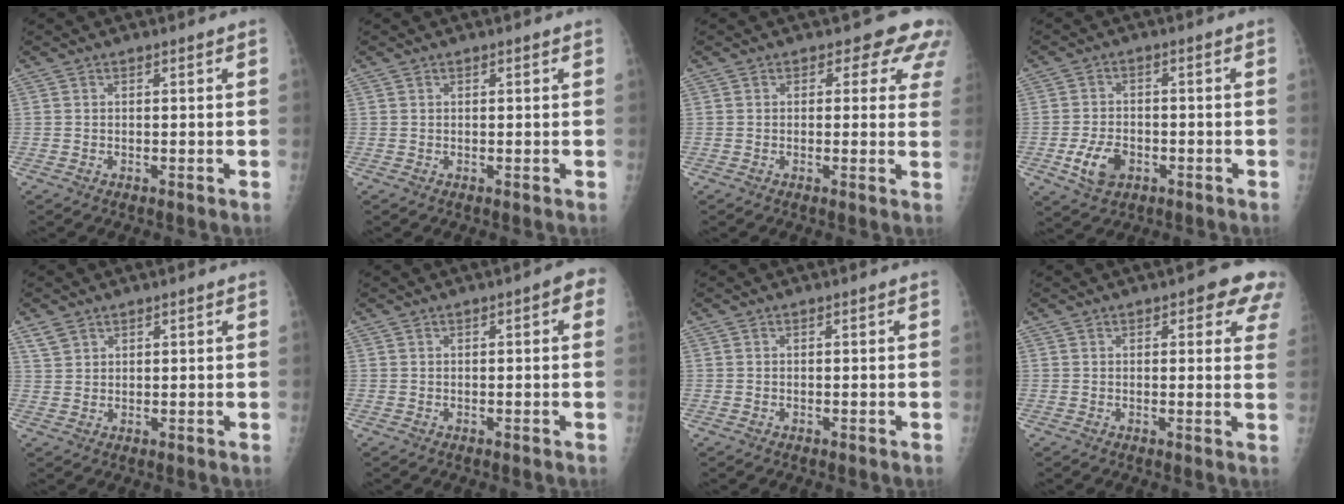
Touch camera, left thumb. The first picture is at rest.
{"total": 0.0}
{"total": 6.3, "force": [4.3, 3.7, 2.7], "torque": [0.010, -0.014, 0.024]}
{"total": 6.7, "force": [-2.6, 4.5, 4.2], "torque": [-0.072, 0.009, -0.043]}
{"total": 2.5, "force": [1.9, 1.4, 0.7], "torque": [-0.006, -0.006, 0.040]}
{"total": 2.8, "force": [0.7, 1.0, 2.5], "torque": [-0.025, 0.008, 0.002]}
{"total": 0.0}
{"total": 7.3, "force": [4.2, 3.2, 5.0], "torque": [-0.016, -0.011, 0.036]}